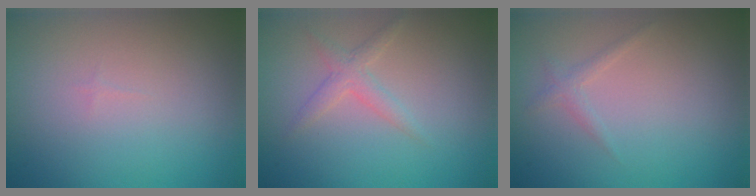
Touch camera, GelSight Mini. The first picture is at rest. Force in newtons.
{"total": 1.7, "press": 1.7, "slide": 0.1}
{"total": 1.0, "press": 1.0, "slide": 0.0}